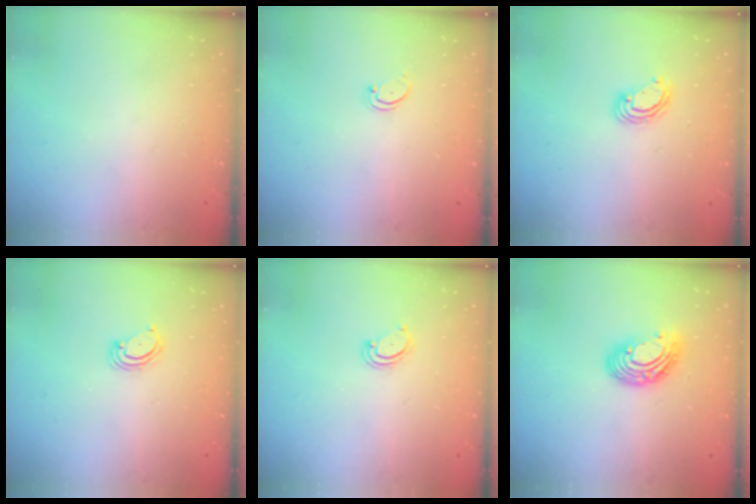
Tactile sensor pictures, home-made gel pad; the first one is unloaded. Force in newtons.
{"total": 1.6, "press": 1.6, "slide": 0.4}
{"total": 4.5, "press": 4.5, "slide": 0.1}
{"total": 2.3, "press": 2.3, "slide": 0.2}
{"total": 2.5, "press": 2.5, "slide": 0.2}
{"total": 10.5, "press": 10.4, "slide": 0.8}